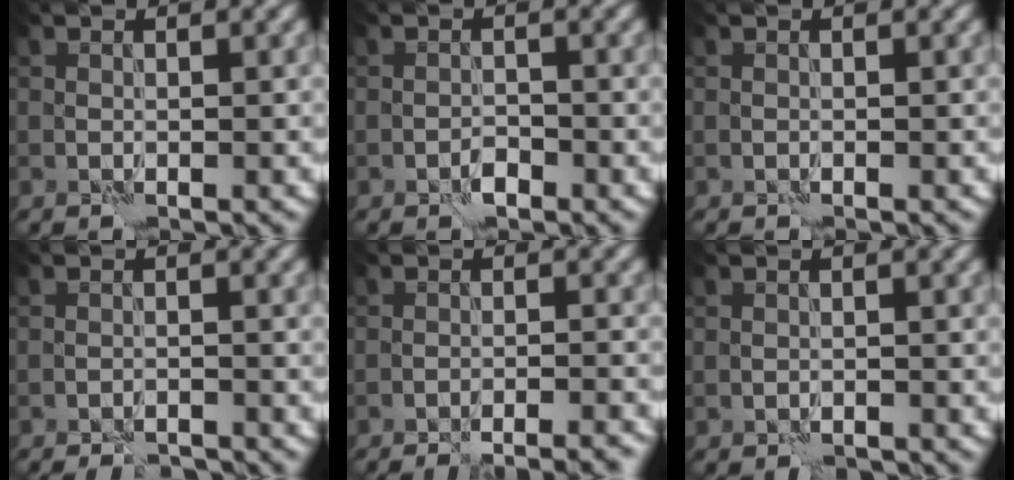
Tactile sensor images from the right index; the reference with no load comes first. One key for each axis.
{"total": 1.2, "fx": -0.8, "fy": 0.5, "fz": 0.6, "tx": -0.008, "ty": 0.003, "tz": -0.016}
{"total": 0.0}
{"total": 3.8, "fx": -3.7, "fy": 0.5, "fz": 0.9, "tx": -0.016, "ty": 0.000, "tz": -0.052}
{"total": 7.8, "fx": -7.2, "fy": 1.4, "fz": 2.7, "tx": -0.019, "ty": 0.018, "tz": -0.084}
{"total": 0.9, "fx": -0.8, "fy": 0.3, "fz": 0.2, "tx": -0.004, "ty": -0.001, "tz": -0.016}